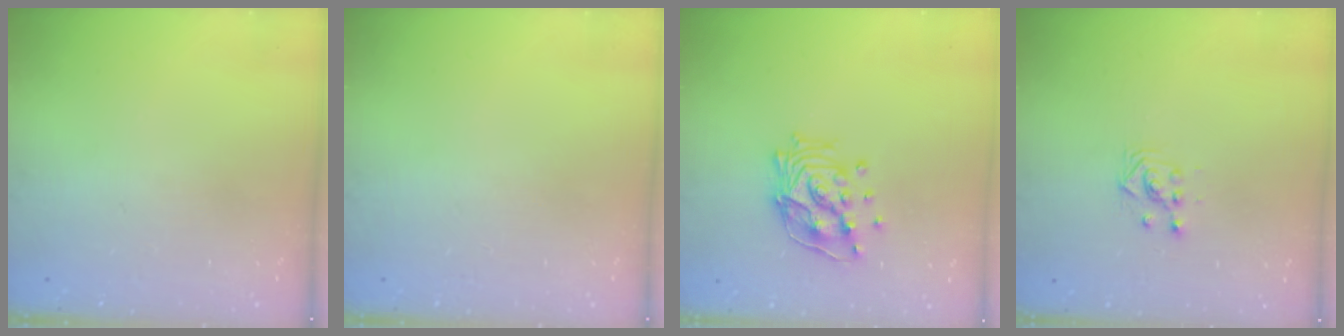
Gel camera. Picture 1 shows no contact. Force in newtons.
{"total": 0.0}
{"total": 14.4, "press": 14.3, "slide": 1.7}
{"total": 3.0, "press": 3.0, "slide": 0.1}